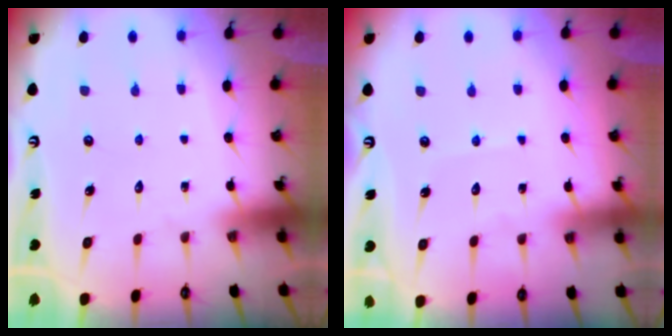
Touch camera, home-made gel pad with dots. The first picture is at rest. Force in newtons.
{"total": 4.6, "press": 4.6, "slide": 0.4}